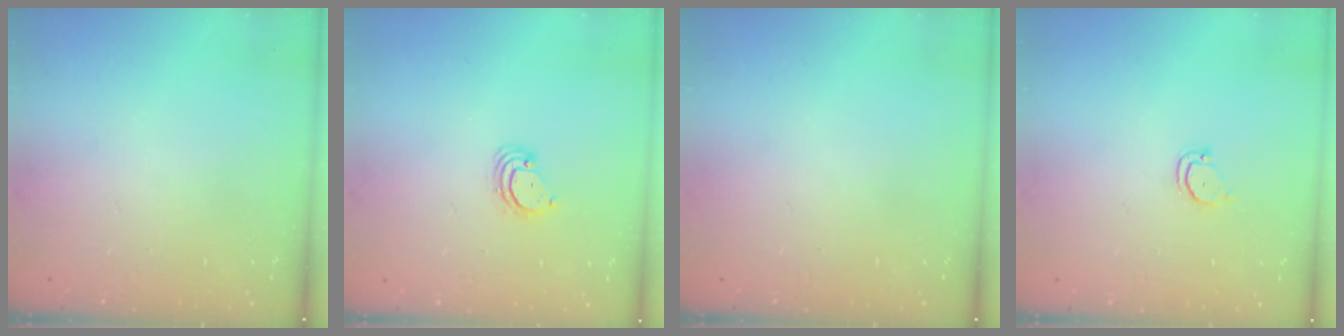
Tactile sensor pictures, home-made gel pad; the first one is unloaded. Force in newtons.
{"total": 3.4, "press": 3.4, "slide": 0.1}
{"total": 0.0}
{"total": 2.5, "press": 2.5, "slide": 0.3}